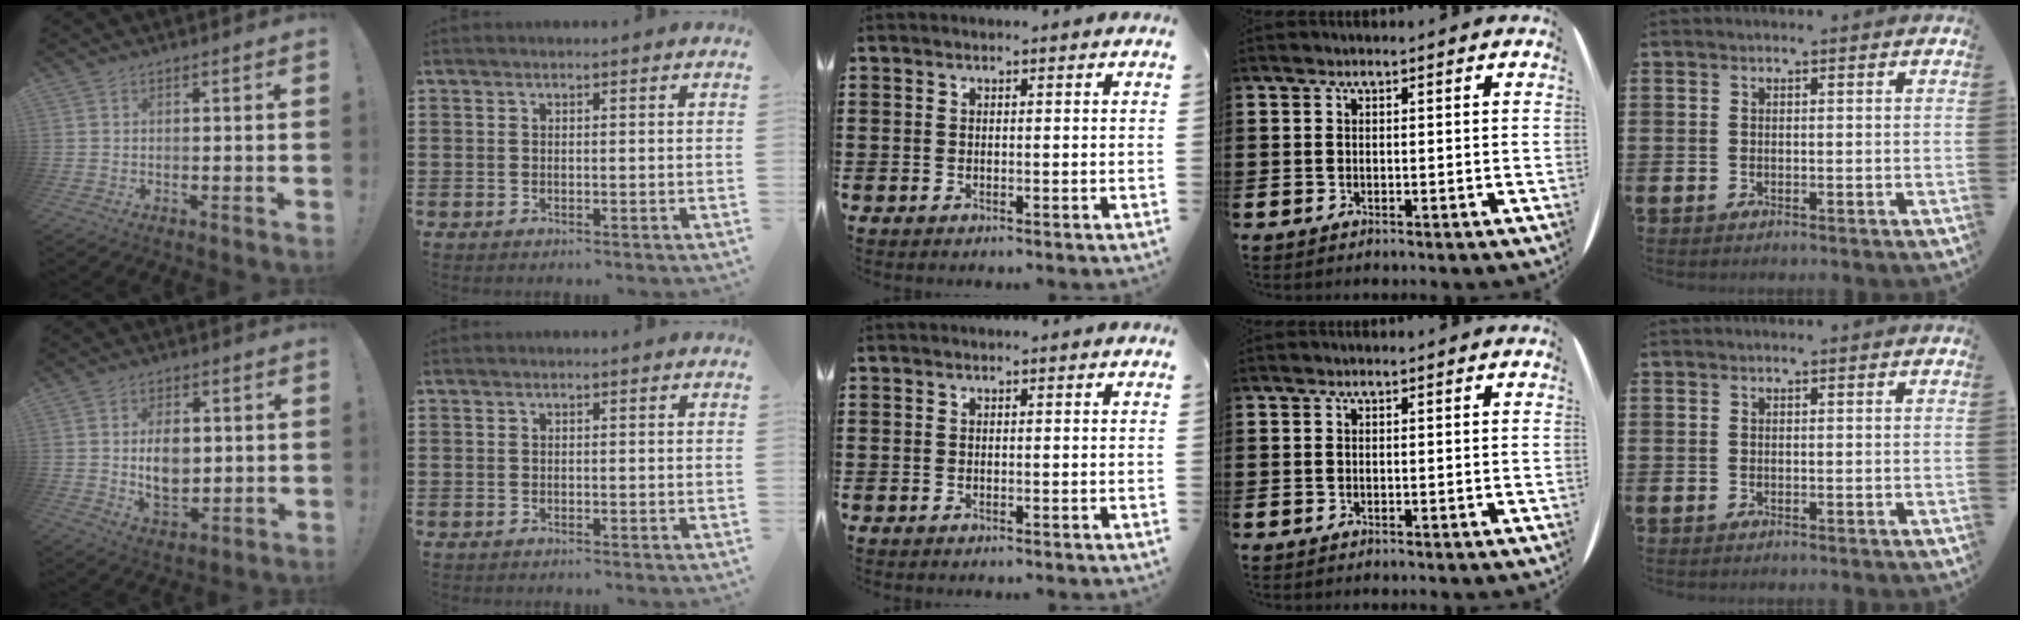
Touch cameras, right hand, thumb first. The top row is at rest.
{"thumb": {"total": 6.5, "force": [1.0, 4.7, 4.4], "torque": [-0.058, -0.003, 0.015]}}